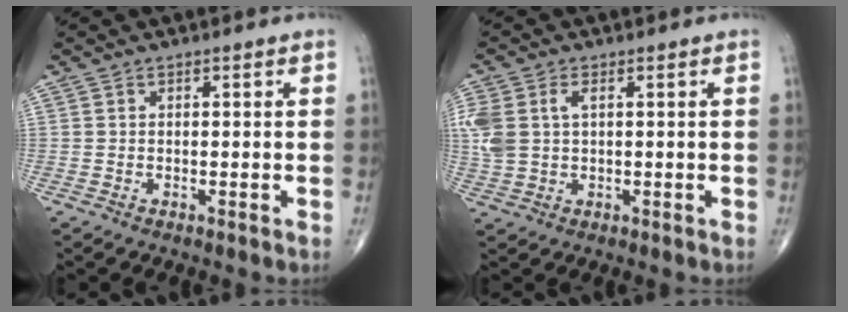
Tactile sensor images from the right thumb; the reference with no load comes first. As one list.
[{"total": 8.4, "force": [1.7, 5.4, 6.3], "torque": [-0.172, 0.015, 0.042]}]